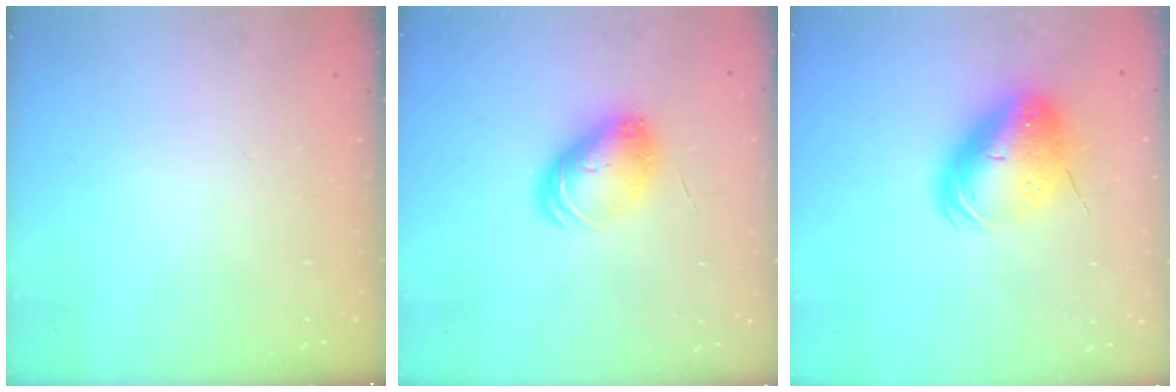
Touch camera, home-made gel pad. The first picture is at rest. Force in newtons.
{"total": 9.8, "press": 9.8, "slide": 0.5}
{"total": 12.3, "press": 12.1, "slide": 2.2}